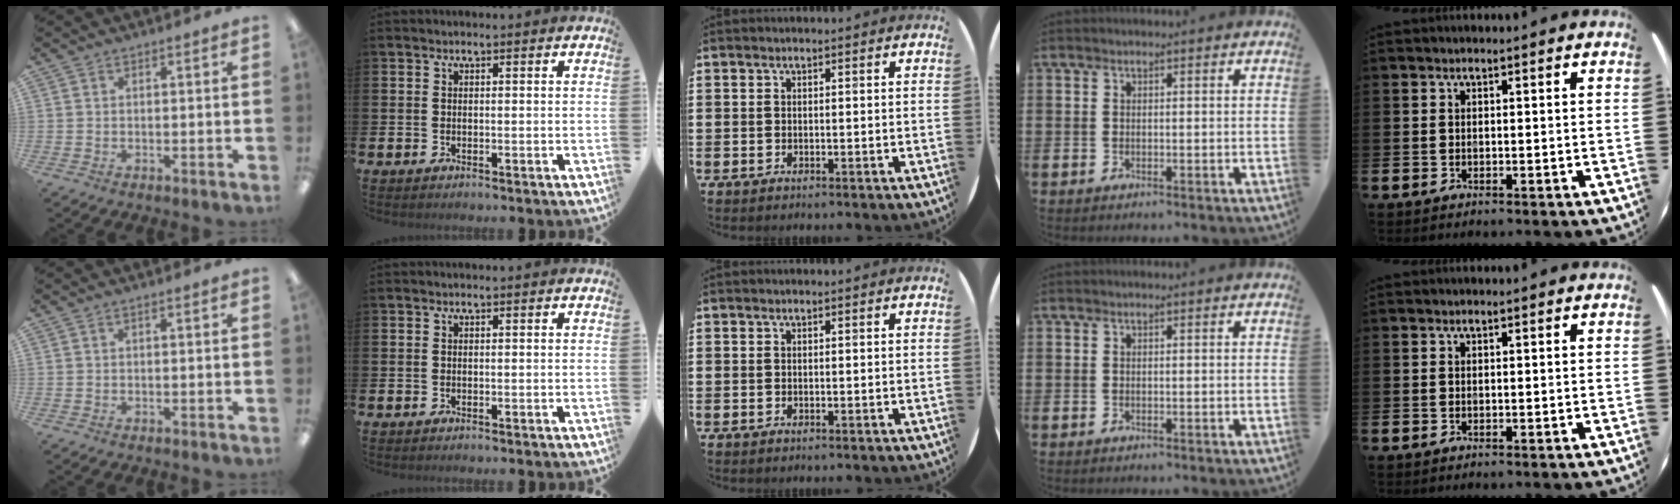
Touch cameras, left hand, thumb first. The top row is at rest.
{}